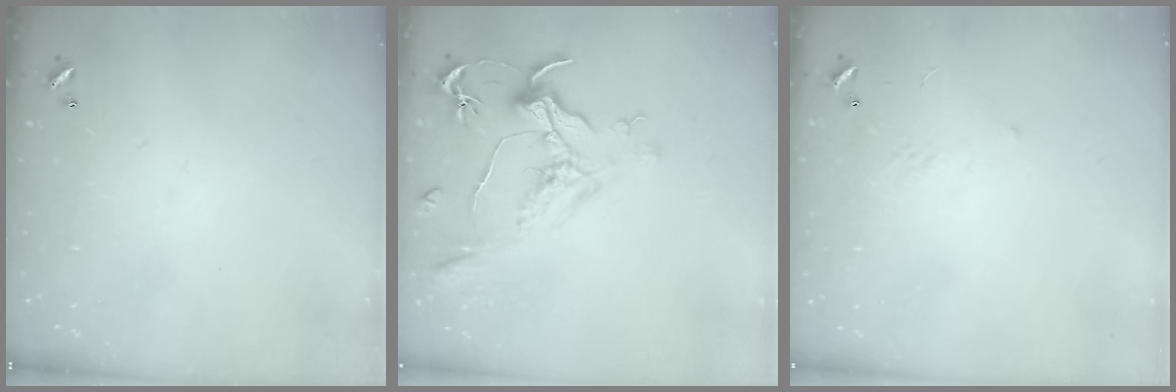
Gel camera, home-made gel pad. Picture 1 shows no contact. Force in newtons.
{"total": 1.6, "press": 1.3, "slide": 0.9}
{"total": 6.7, "press": 6.6, "slide": 0.8}